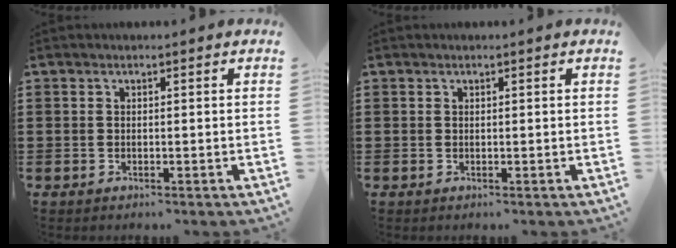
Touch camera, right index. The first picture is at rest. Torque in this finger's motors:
{"motor_torque": [-1.01, 0.97, 0.00, 0.00]}